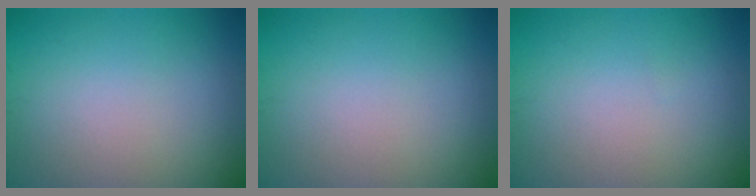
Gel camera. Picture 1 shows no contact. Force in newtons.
{"total": 0.0}
{"total": 0.0}